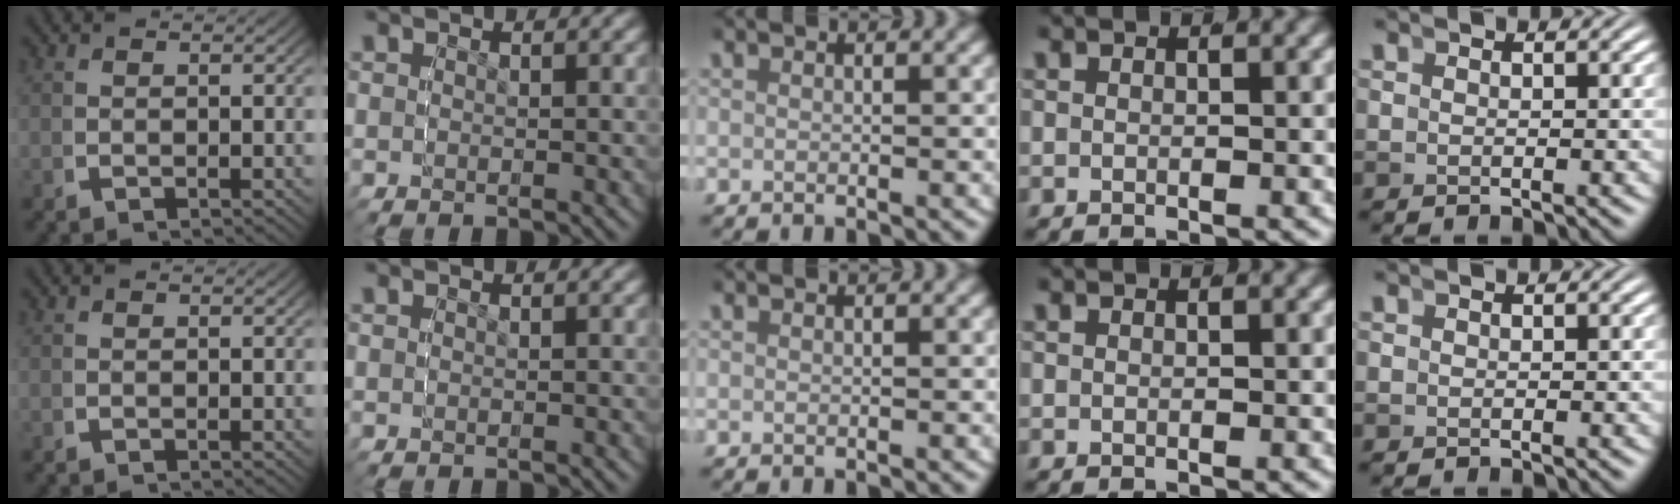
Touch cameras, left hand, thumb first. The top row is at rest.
{}